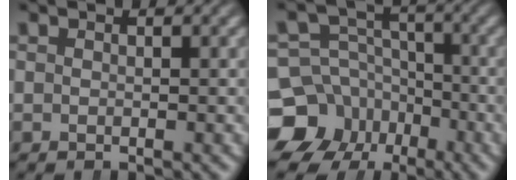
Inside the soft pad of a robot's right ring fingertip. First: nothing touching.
{"total": 13.3, "force": [-5.0, 11.3, 4.9], "torque": [-0.083, -0.064, -0.072]}